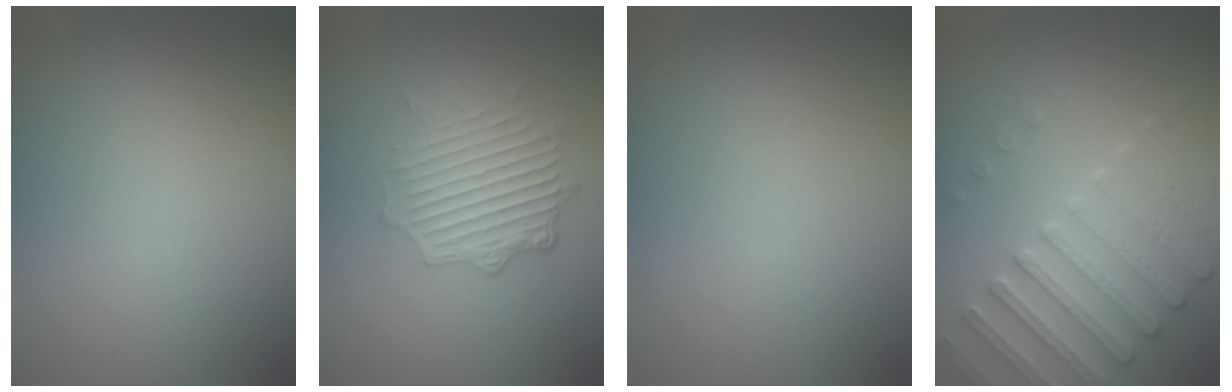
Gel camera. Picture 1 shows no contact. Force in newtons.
{"total": 4.8, "press": 3.6, "slide": 3.2}
{"total": 0.0}
{"total": 4.3, "press": 4.1, "slide": 1.3}